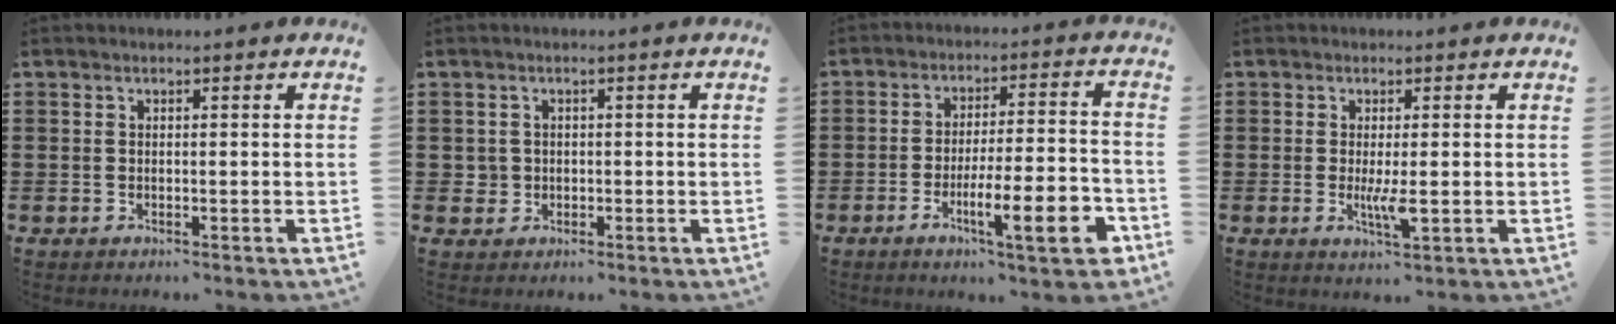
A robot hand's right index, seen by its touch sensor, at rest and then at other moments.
{"total": 1.6, "force": [-0.1, 1.6, 0.3], "torque": [-0.010, 0.006, -0.004]}
{"total": 11.3, "force": [-5.0, 2.1, 9.9], "torque": [-0.157, 0.000, -0.086]}
{"total": 3.6, "force": [-0.5, 0.6, 3.5], "torque": [-0.061, -0.002, -0.008]}